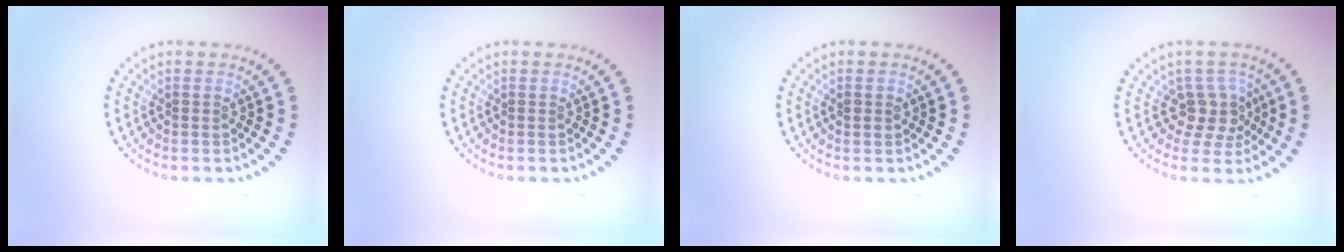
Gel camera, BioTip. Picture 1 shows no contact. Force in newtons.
{"total": 0.0}
{"total": 0.9, "press": 0.9, "slide": 0.1}
{"total": 2.9, "press": 2.3, "slide": 1.8}